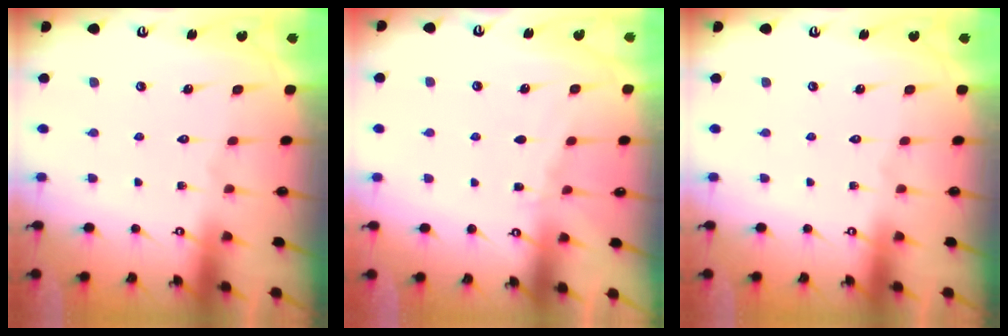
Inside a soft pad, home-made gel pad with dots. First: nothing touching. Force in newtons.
{"total": 2.9, "press": 2.9, "slide": 0.3}
{"total": 0.0}